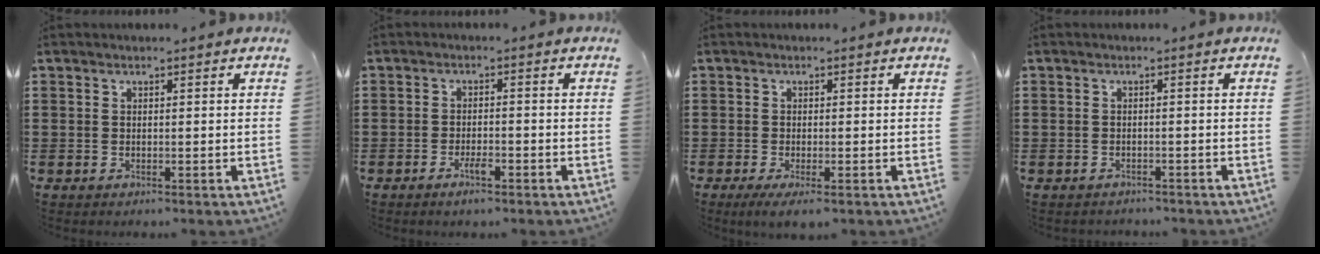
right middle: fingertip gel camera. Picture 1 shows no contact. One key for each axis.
{"total": 2.7, "fx": -1.6, "fy": 0.6, "fz": 2.1, "tx": -0.043, "ty": -0.003, "tz": -0.031}
{"total": 1.5, "fx": -0.8, "fy": 0.1, "fz": 1.2, "tx": -0.028, "ty": -0.005, "tz": -0.017}
{"total": 1.1, "fx": -1.0, "fy": 0.4, "fz": -0.2, "tx": 0.001, "ty": 0.004, "tz": -0.023}